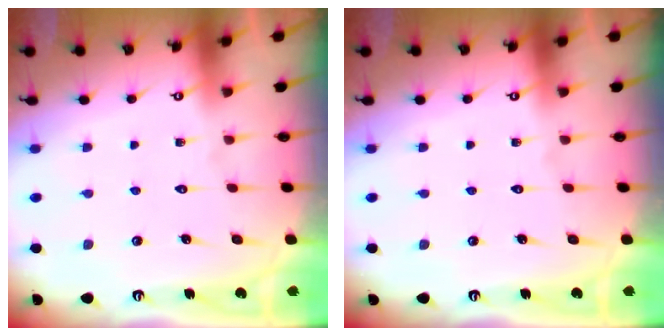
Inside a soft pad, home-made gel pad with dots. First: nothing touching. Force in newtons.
{"total": 0.0}